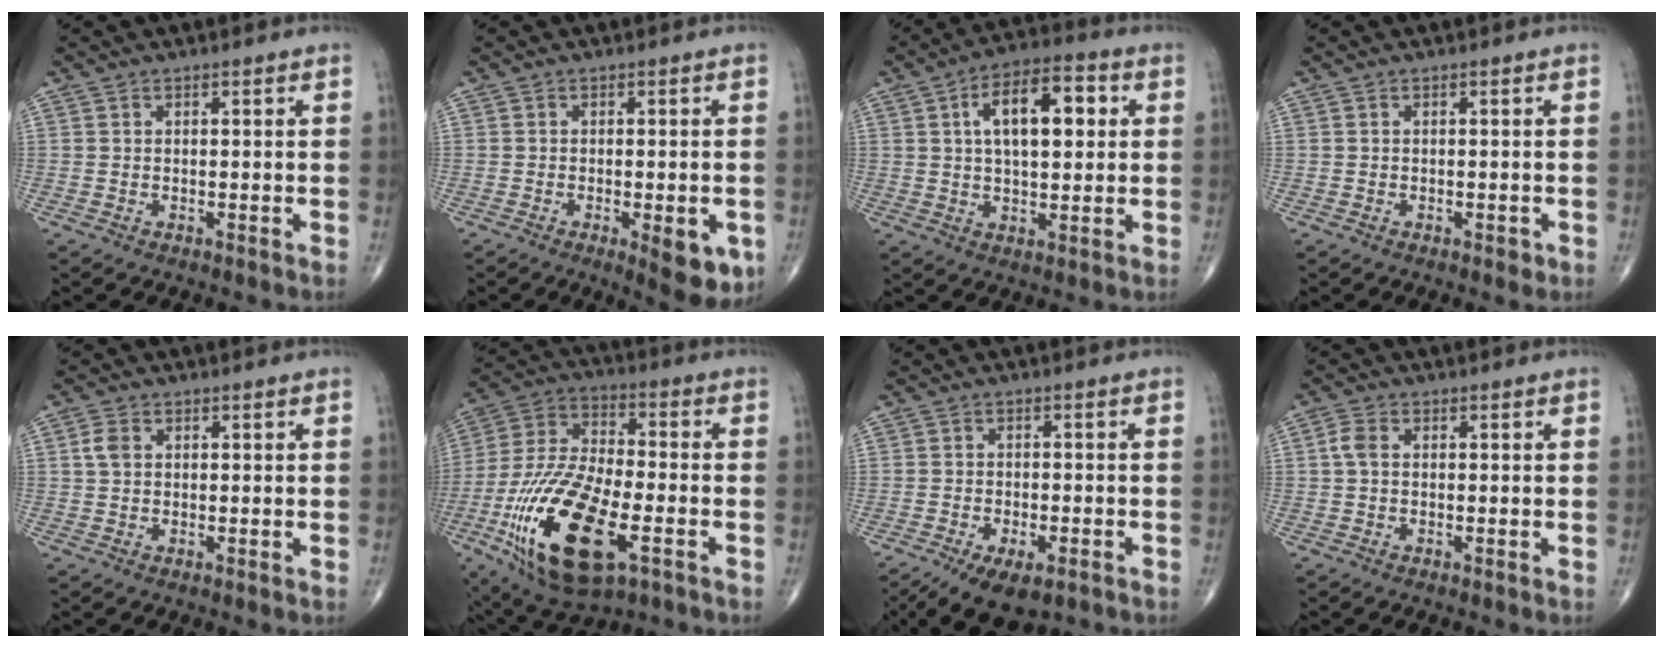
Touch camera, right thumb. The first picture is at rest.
{"total": 8.1, "force": [-2.9, 2.8, 7.1], "torque": [-0.070, -0.008, -0.032]}
{"total": 13.1, "force": [3.0, 6.2, 11.1], "torque": [-0.160, 0.014, 0.044]}
{"total": 1.0, "force": [-0.5, 0.5, 0.7], "torque": [-0.008, -0.002, -0.007]}
{"total": 2.6, "force": [0.6, 1.9, 1.7], "torque": [-0.038, 0.006, 0.009]}
{"total": 24.9, "force": [-8.9, 10.8, 20.6], "torque": [-0.433, 0.004, -0.151]}
{"total": 9.9, "force": [-6.2, 4.5, 6.4], "torque": [-0.100, 0.009, -0.095]}
{"total": 2.6, "force": [0.1, 1.7, 2.0], "torque": [-0.045, 0.007, -0.002]}